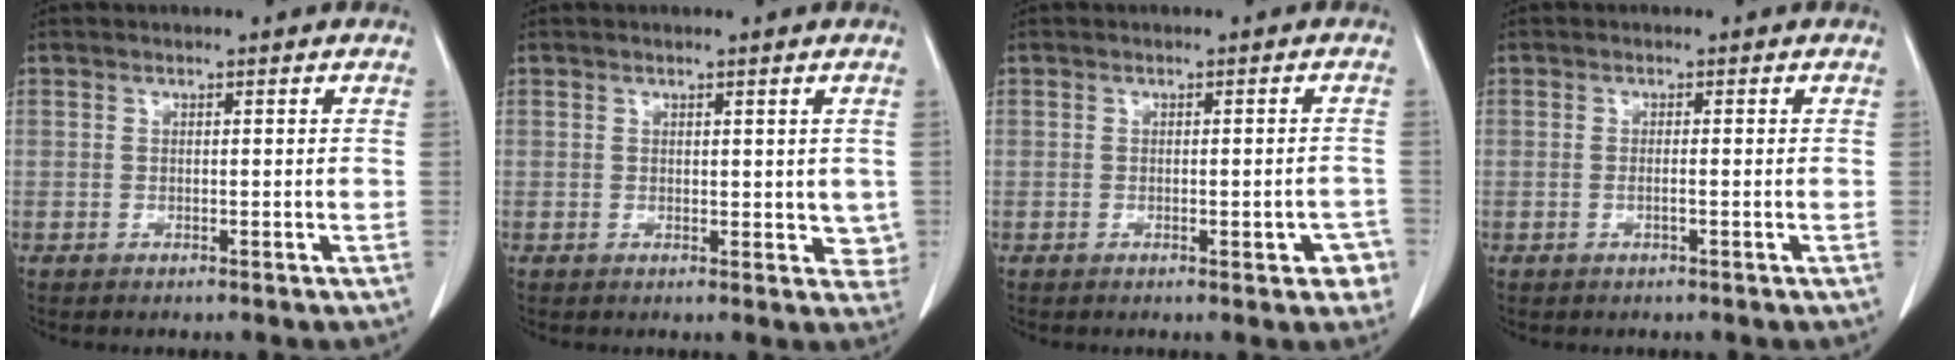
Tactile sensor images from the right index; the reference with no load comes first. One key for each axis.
{"total": 3.0, "fx": 0.8, "fy": 2.0, "fz": 2.0, "tx": -0.005, "ty": -0.006, "tz": 0.012}
{"total": 3.6, "fx": -1.5, "fy": 1.3, "fz": 3.1, "tx": -0.023, "ty": 0.006, "tz": -0.010}
{"total": 0.7, "fx": -0.1, "fy": -0.1, "fz": 0.6, "tx": -0.012, "ty": 0.002, "tz": 0.001}